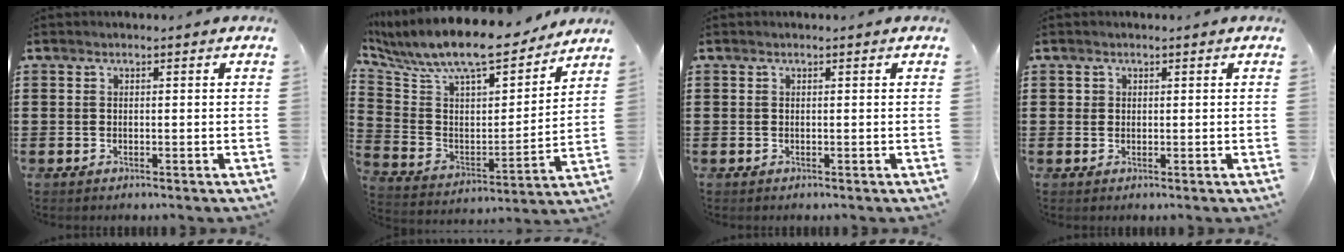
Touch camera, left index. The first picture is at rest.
{"total": 10.6, "force": [9.4, 1.8, 4.5], "torque": [-0.116, -0.076, 0.156]}
{"total": 0.0}
{"total": 0.8, "force": [0.3, 0.7, 0.1], "torque": [-0.004, 0.005, 0.006]}